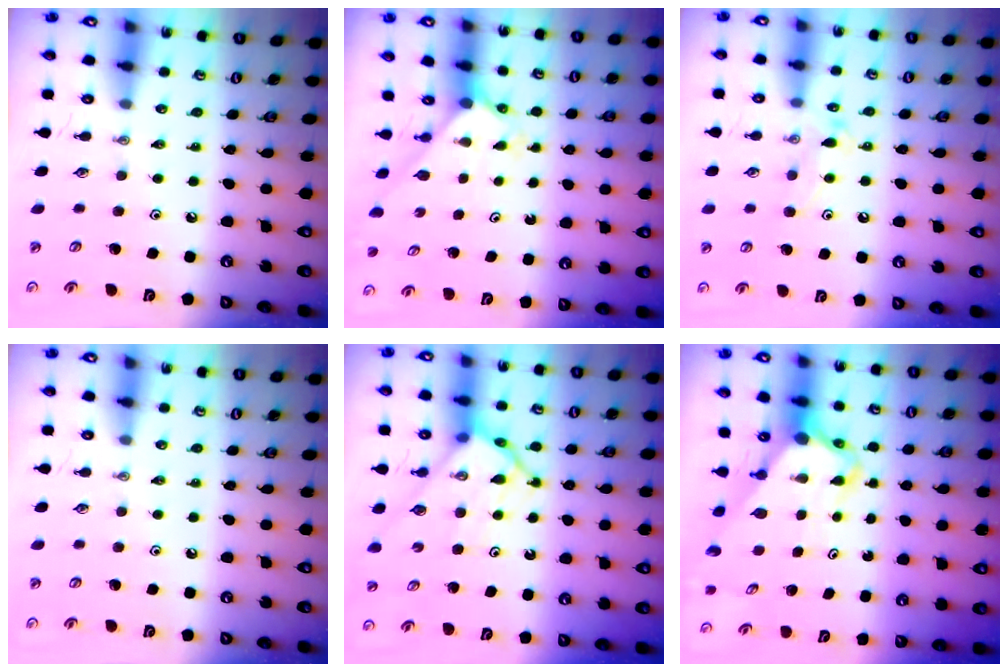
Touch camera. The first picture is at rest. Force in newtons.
{"total": 2.1, "press": 2.1, "slide": 0.3}
{"total": 10.6, "press": 10.5, "slide": 1.0}
{"total": 0.0}
{"total": 9.0, "press": 8.9, "slide": 0.9}
{"total": 5.7, "press": 5.7, "slide": 0.5}